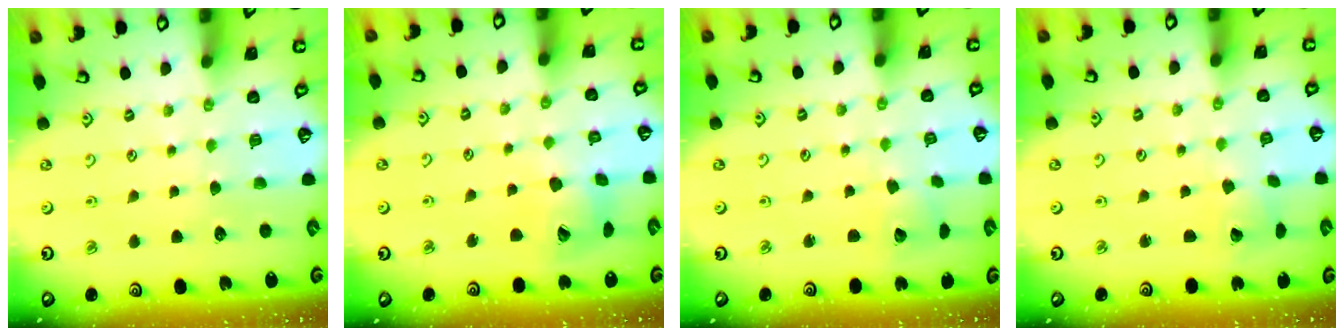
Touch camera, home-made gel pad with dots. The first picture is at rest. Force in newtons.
{"total": 12.0, "press": 11.9, "slide": 1.3}
{"total": 2.8, "press": 2.8, "slide": 0.3}
{"total": 2.2, "press": 2.2, "slide": 0.2}